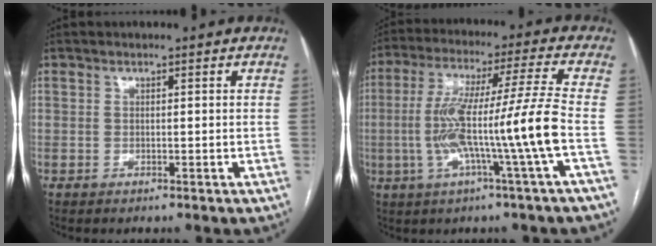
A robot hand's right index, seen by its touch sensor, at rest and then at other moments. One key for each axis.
{"total": 14.2, "fx": -3.2, "fy": -2.0, "fz": 13.7, "tx": -0.255, "ty": 0.009, "tz": -0.062}